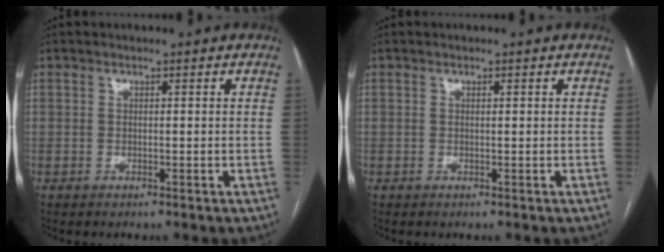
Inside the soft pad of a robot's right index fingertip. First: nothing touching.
{"total": 0.0}